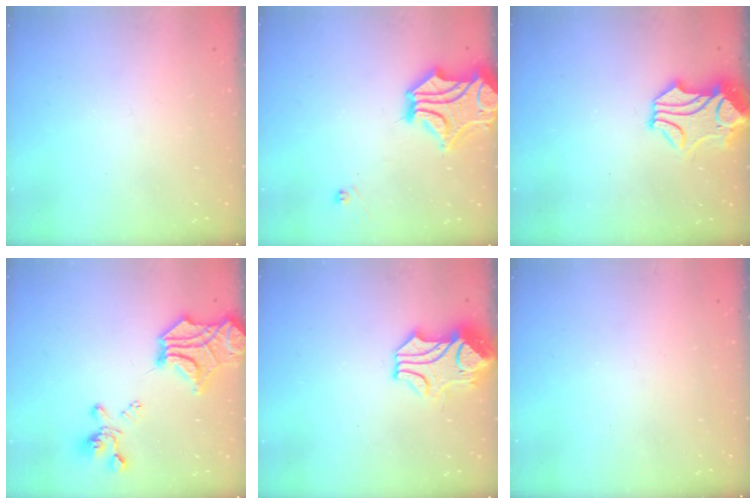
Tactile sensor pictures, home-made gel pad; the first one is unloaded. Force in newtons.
{"total": 7.0, "press": 6.7, "slide": 2.1}
{"total": 1.4, "press": 0.7, "slide": 1.3}
{"total": 10.8, "press": 10.5, "slide": 2.8}
{"total": 2.7, "press": 2.3, "slide": 1.4}
{"total": 0.0}